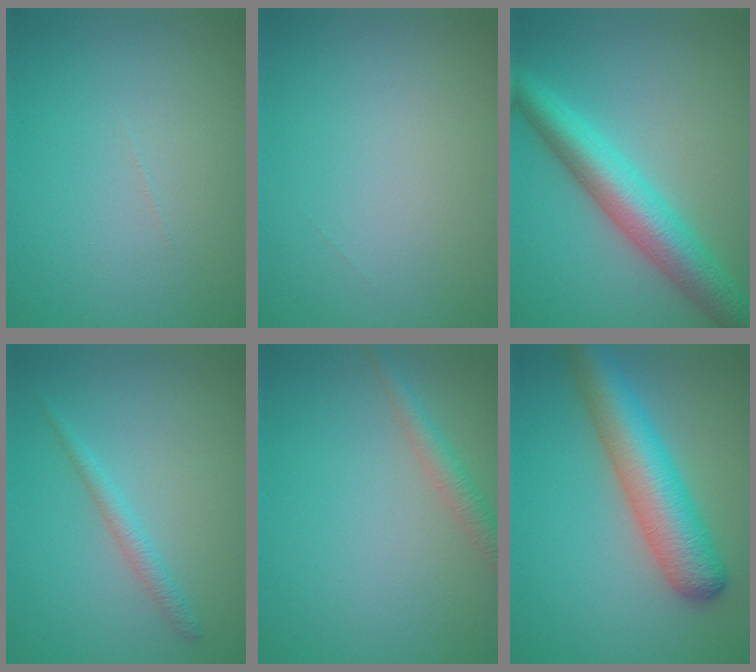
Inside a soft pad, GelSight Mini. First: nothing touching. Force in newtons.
{"total": 0.0}
{"total": 6.5, "press": 6.5, "slide": 0.0}
{"total": 1.6, "press": 1.6, "slide": 0.2}
{"total": 2.1, "press": 2.1, "slide": 0.0}
{"total": 7.1, "press": 7.1, "slide": 0.2}